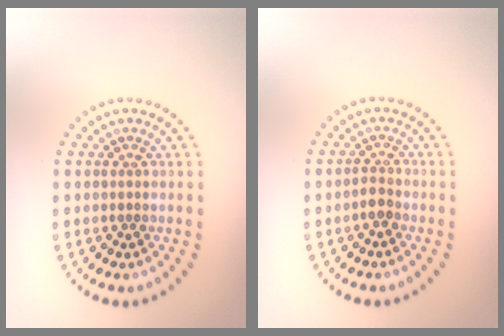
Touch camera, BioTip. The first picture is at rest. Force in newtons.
{"total": 1.5, "press": 1.2, "slide": 0.8}